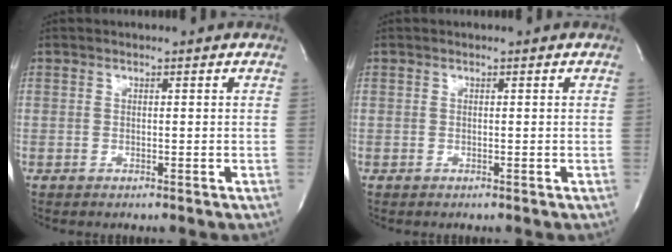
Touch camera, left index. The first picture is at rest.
{"total": 0.0}